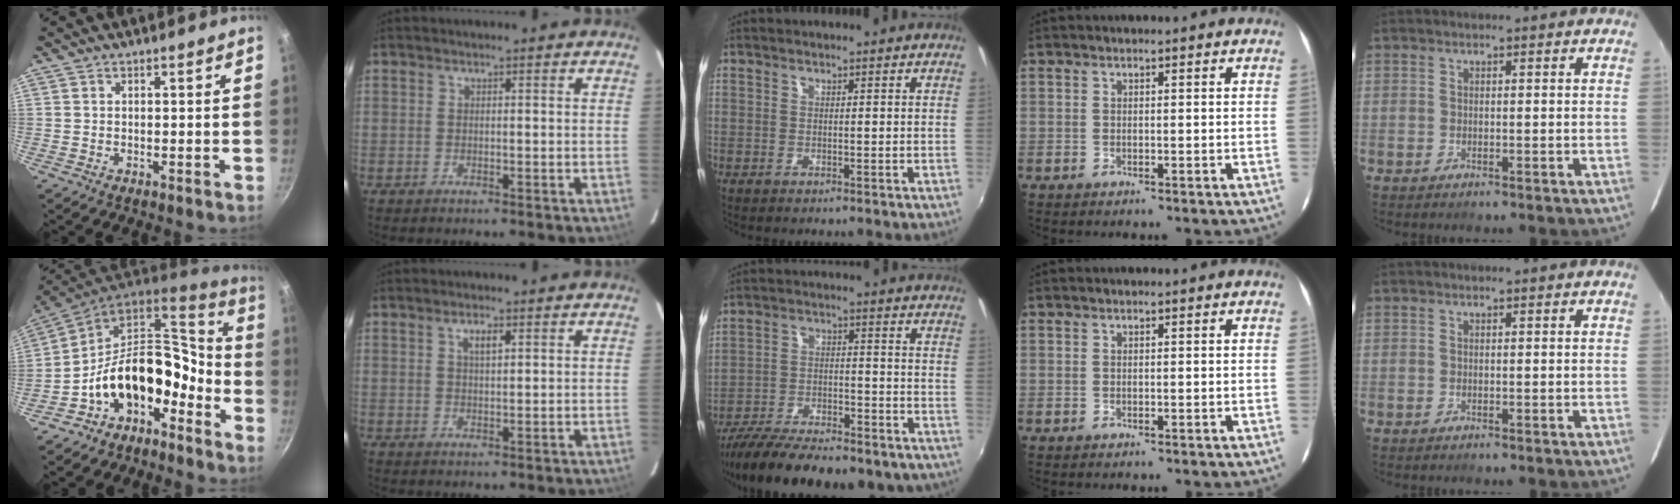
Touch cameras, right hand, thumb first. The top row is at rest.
{"thumb": {"total": 16.5, "force": [-6.7, 10.5, 10.8], "torque": [-0.141, 0.084, -0.129]}, "index": {"total": 2.4, "force": [1.1, 0.9, 1.9], "torque": [-0.034, 0.005, 0.018]}, "middle": {"total": 23.7, "force": [-19.5, 6.8, 11.7], "torque": [-0.223, -0.038, -0.278]}}